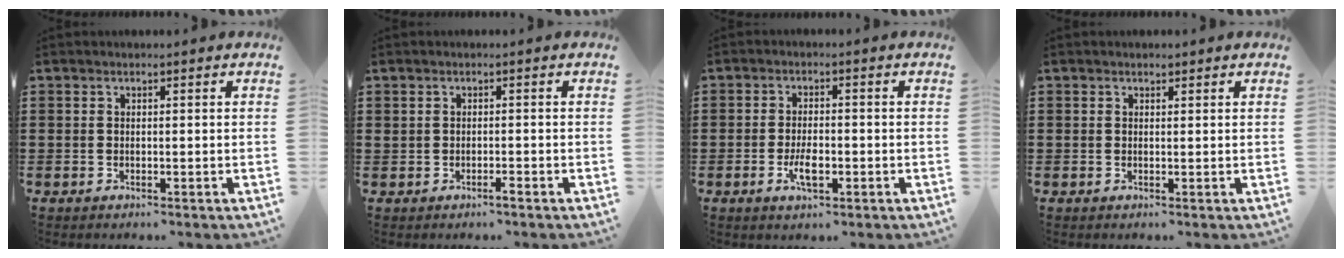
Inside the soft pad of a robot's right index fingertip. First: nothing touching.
{"total": 1.0, "force": [-0.4, 0.2, 0.9], "torque": [-0.019, -0.003, -0.008]}
{"total": 3.9, "force": [-1.2, 1.5, 3.4], "torque": [-0.065, 0.001, -0.022]}
{"total": 0.8, "force": [0.7, 0.4, 0.1], "torque": [-0.004, 0.004, 0.014]}